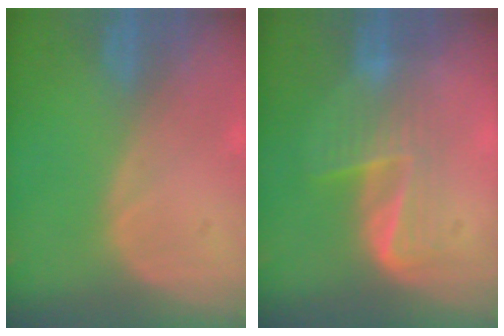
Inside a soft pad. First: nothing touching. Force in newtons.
{"total": 7.0, "press": 5.7, "slide": 4.0}